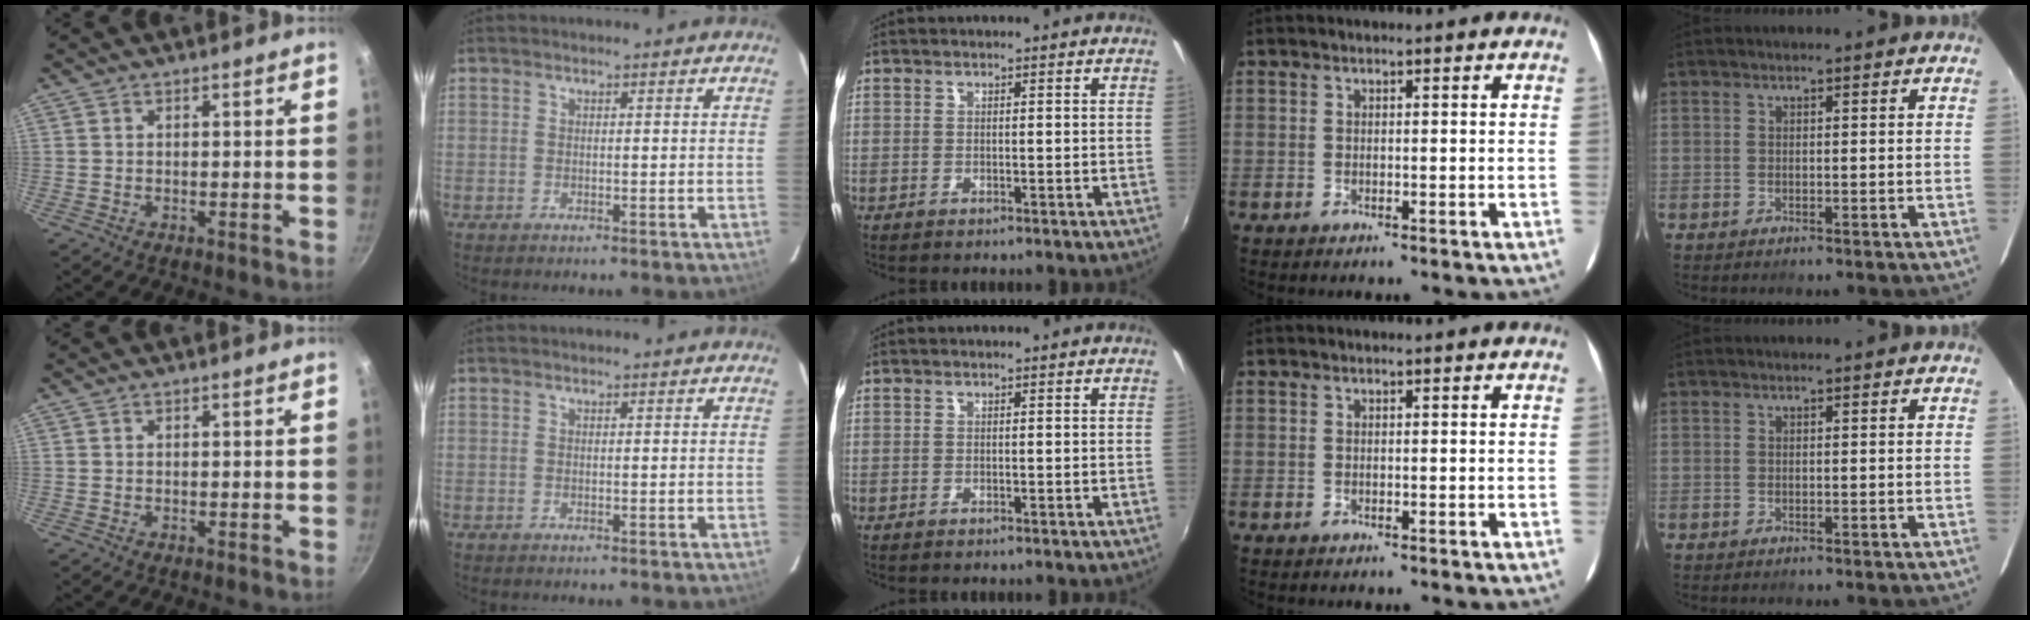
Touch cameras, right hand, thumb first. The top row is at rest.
{}